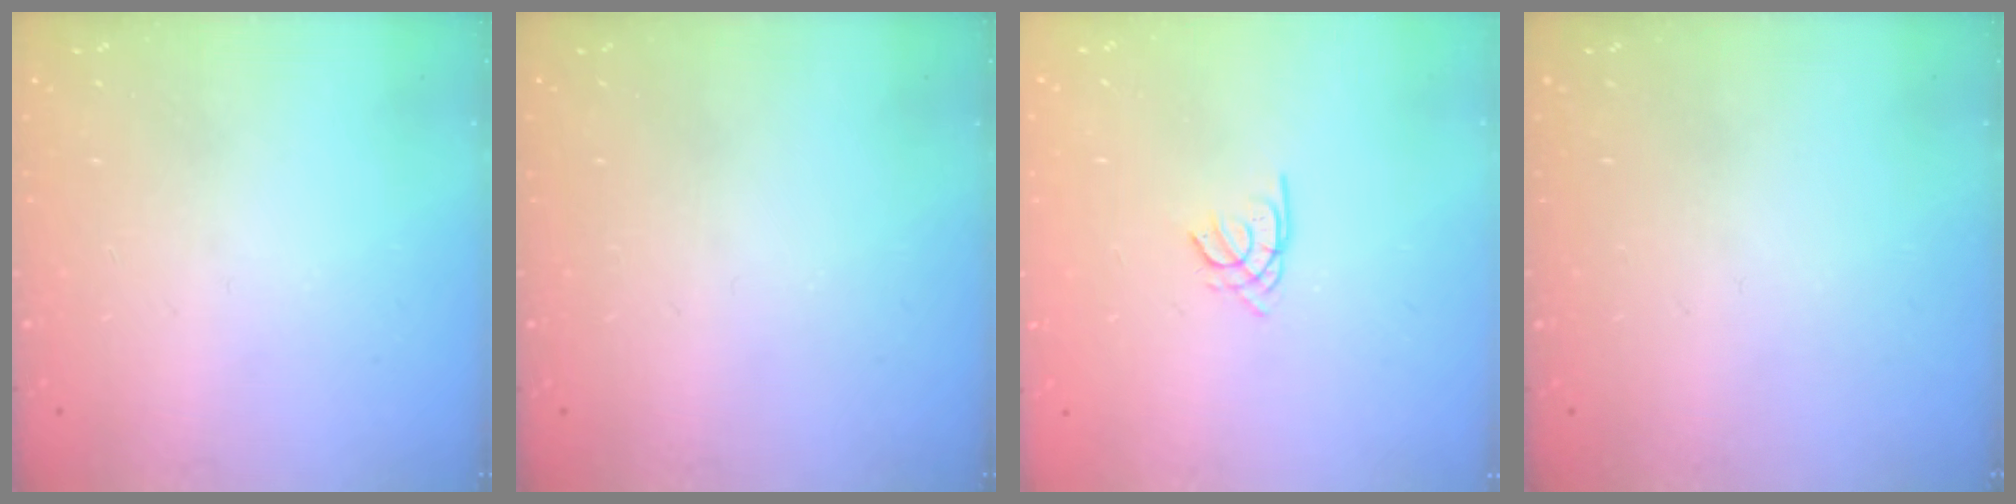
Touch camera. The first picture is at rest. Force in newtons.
{"total": 0.0}
{"total": 1.2, "press": 1.1, "slide": 0.3}
{"total": 0.0}